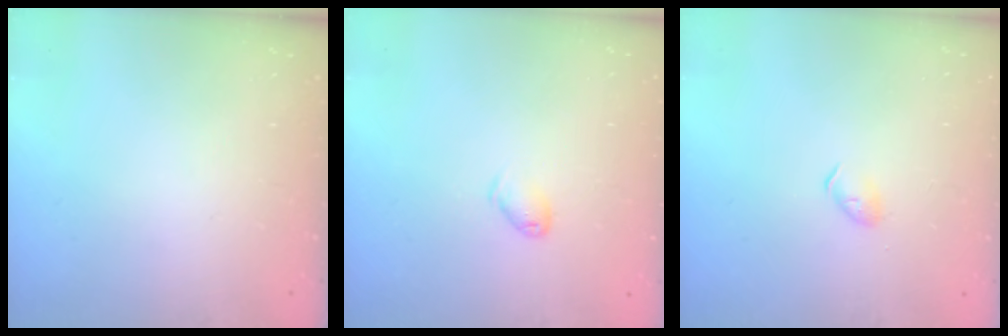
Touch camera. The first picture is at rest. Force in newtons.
{"total": 3.8, "press": 3.7, "slide": 0.5}
{"total": 3.6, "press": 3.5, "slide": 0.6}